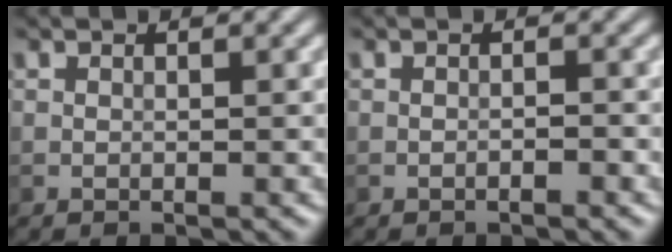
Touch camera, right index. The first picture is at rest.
{"total": 0.6, "force": [-0.4, 0.1, 0.5], "torque": [-0.009, 0.002, -0.009]}